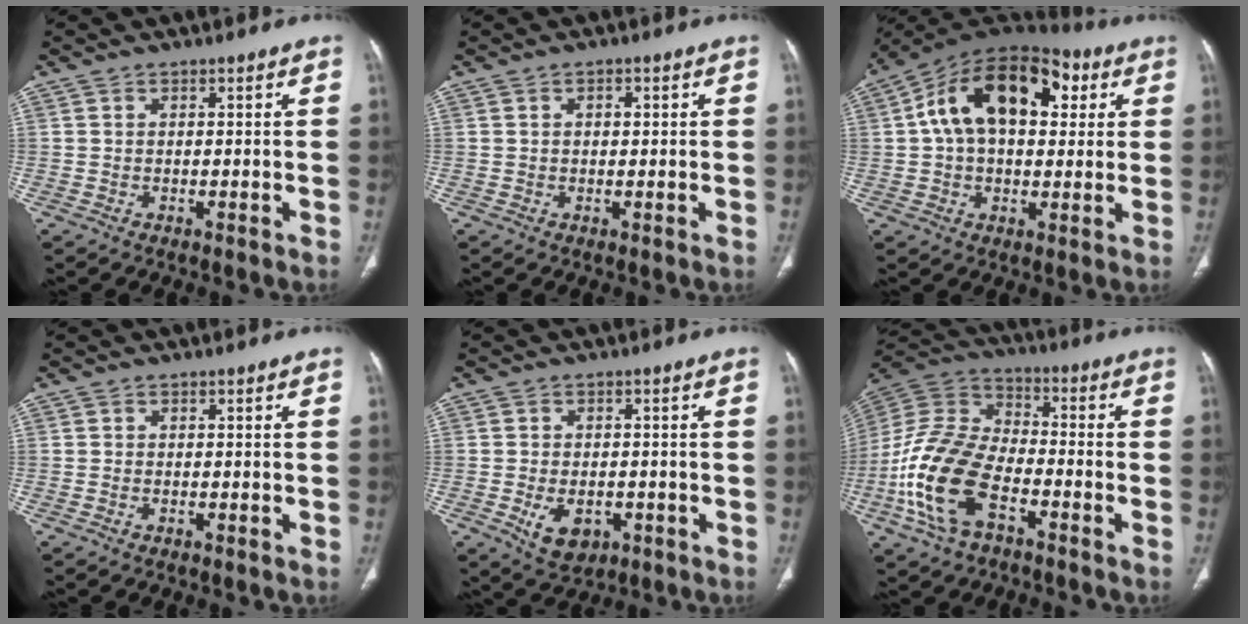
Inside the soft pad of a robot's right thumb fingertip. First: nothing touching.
{"total": 1.5, "force": [0.4, 0.8, 1.2], "torque": [-0.021, 0.002, 0.007]}
{"total": 20.5, "force": [5.5, 12.3, 15.5], "torque": [-0.235, 0.033, 0.079]}
{"total": 0.0}
{"total": 6.3, "force": [-2.1, 4.2, 4.3], "torque": [-0.058, 0.004, -0.021]}
{"total": 18.1, "force": [-6.8, 10.0, 13.4], "torque": [-0.275, 0.040, -0.136]}